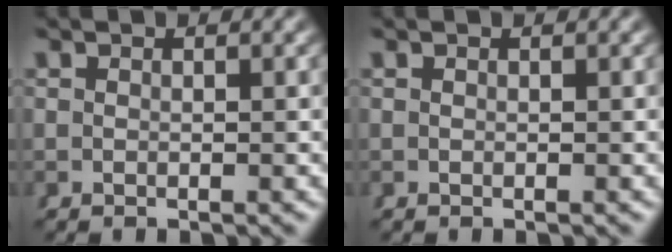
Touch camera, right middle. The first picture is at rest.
{"total": 0.0}